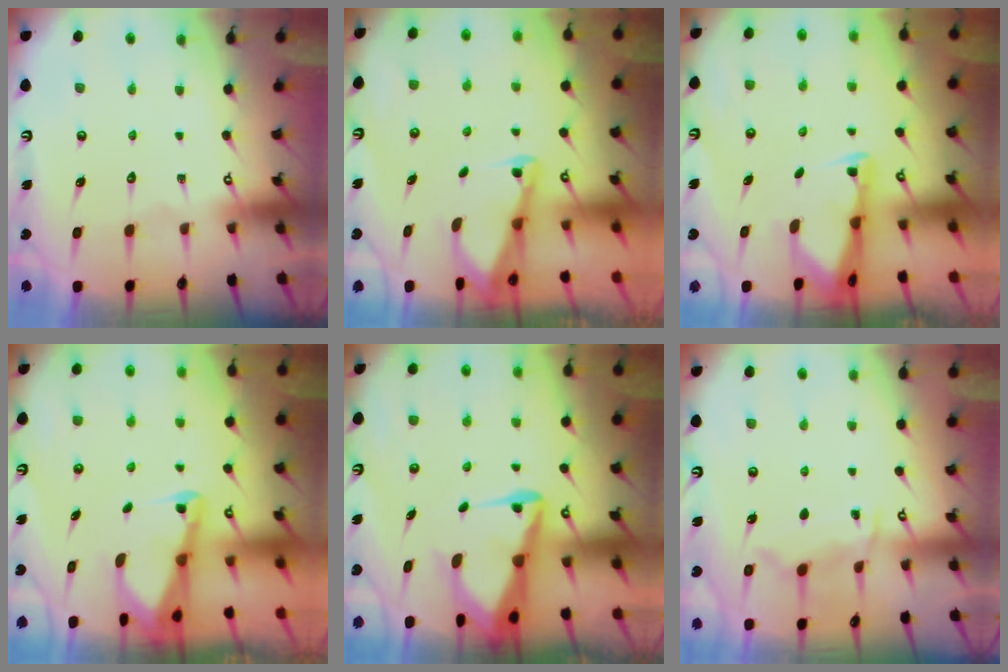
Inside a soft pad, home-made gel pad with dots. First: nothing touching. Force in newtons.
{"total": 2.0, "press": 2.0, "slide": 0.3}
{"total": 2.0, "press": 2.0, "slide": 0.3}
{"total": 2.2, "press": 2.2, "slide": 0.3}
{"total": 5.6, "press": 5.6, "slide": 0.6}
{"total": 8.2, "press": 8.2, "slide": 0.7}